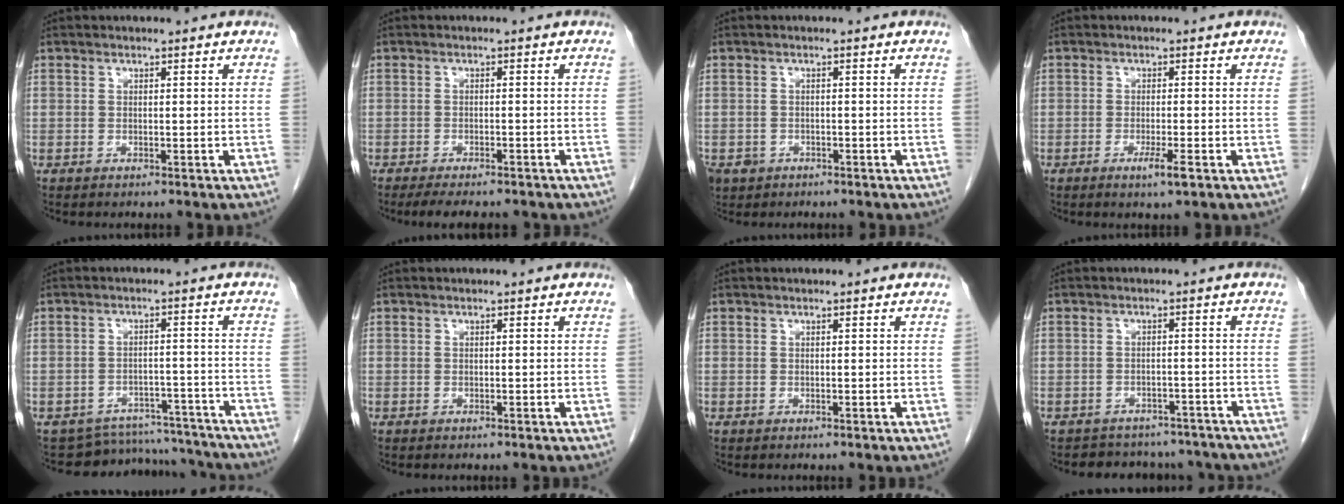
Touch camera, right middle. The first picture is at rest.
{"total": 8.8, "force": [-7.4, 2.3, 4.2], "torque": [-0.058, -0.007, -0.095]}
{"total": 3.8, "force": [-2.2, 3.0, 0.8], "torque": [-0.016, 0.002, -0.033]}
{"total": 2.7, "force": [-1.4, -0.1, 2.3], "torque": [-0.045, -0.008, -0.023]}
{"total": 10.8, "force": [-10.5, 2.5, -0.8], "torque": [0.014, 0.031, -0.130]}
{"total": 0.0}
{"total": 0.0}
{"total": 11.6, "force": [-10.4, 4.7, 2.1], "torque": [-0.026, 0.017, -0.111]}